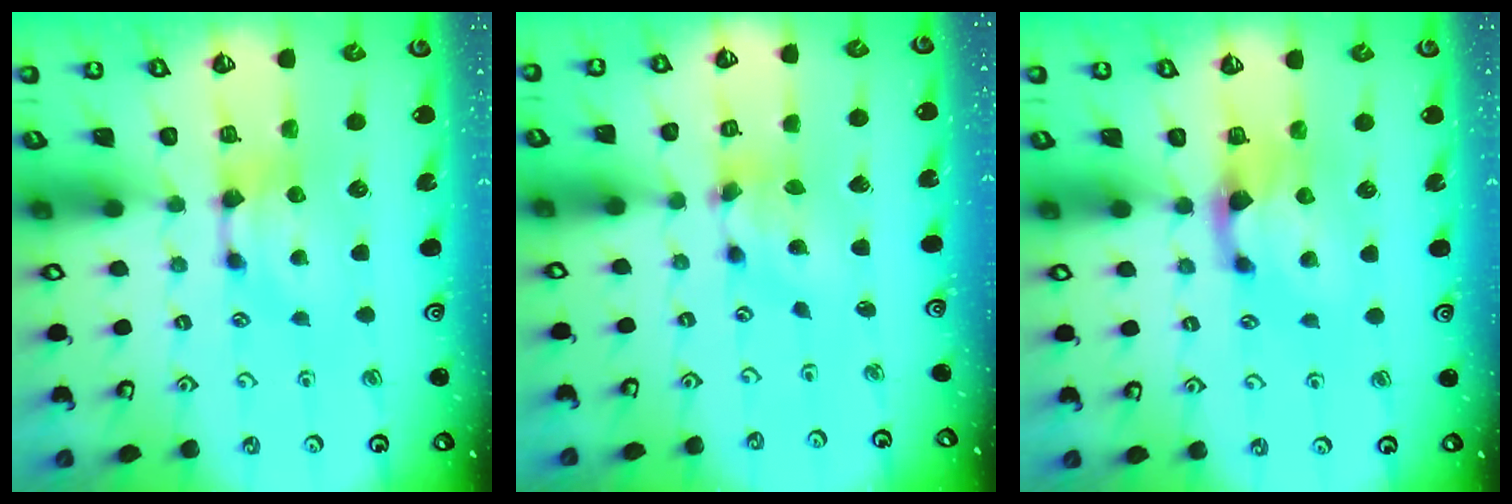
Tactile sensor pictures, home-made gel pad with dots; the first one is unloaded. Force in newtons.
{"total": 5.0, "press": 4.6, "slide": 1.8}
{"total": 1.4, "press": 0.9, "slide": 1.0}